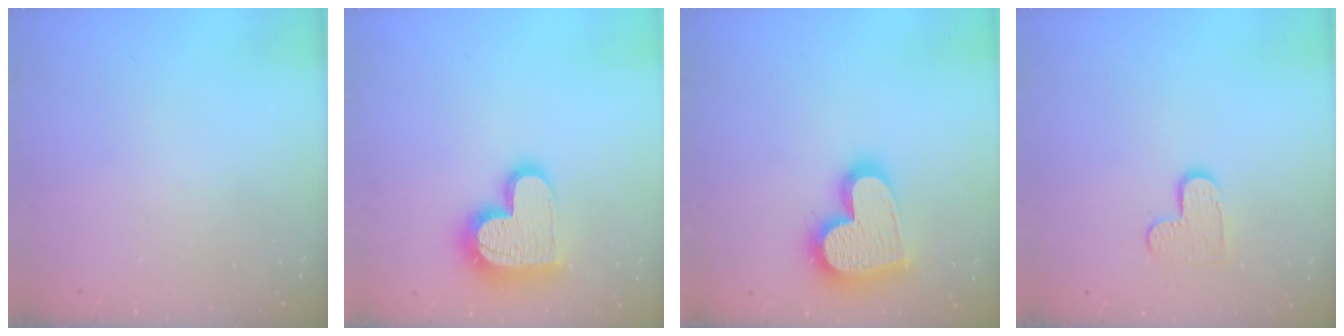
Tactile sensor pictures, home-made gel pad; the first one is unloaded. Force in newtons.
{"total": 17.2, "press": 17.2, "slide": 1.2}
{"total": 20.6, "press": 20.5, "slide": 1.4}
{"total": 7.4, "press": 7.4, "slide": 0.4}